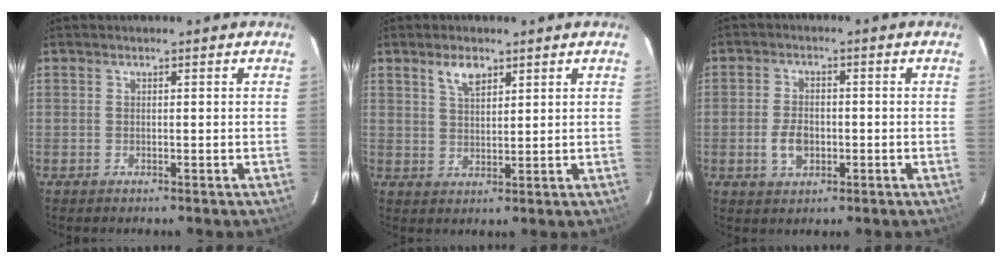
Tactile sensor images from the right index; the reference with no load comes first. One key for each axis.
{"total": 4.1, "fx": 2.7, "fy": 1.9, "fz": 2.5, "tx": -0.044, "ty": 0.006, "tz": 0.050}
{"total": 5.1, "fx": -1.4, "fy": 3.4, "fz": 3.6, "tx": -0.074, "ty": 0.004, "tz": -0.021}